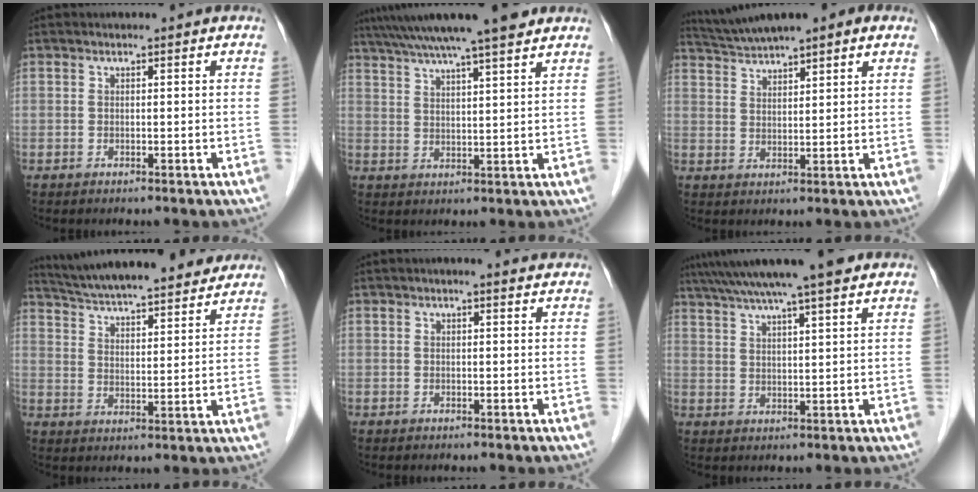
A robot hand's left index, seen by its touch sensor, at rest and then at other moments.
{"total": 15.8, "force": [13.2, 0.4, 8.6], "torque": [-0.149, 0.032, 0.194]}
{"total": 8.3, "force": [6.8, 0.6, 4.7], "torque": [-0.085, 0.037, 0.112]}
{"total": 22.4, "force": [20.1, 3.3, 9.3], "torque": [-0.152, 0.022, 0.285]}
{"total": 2.0, "force": [1.6, 0.5, 1.2], "torque": [-0.019, 0.013, 0.015]}
{"total": 14.4, "force": [11.8, 0.4, 8.1], "torque": [-0.139, 0.034, 0.173]}